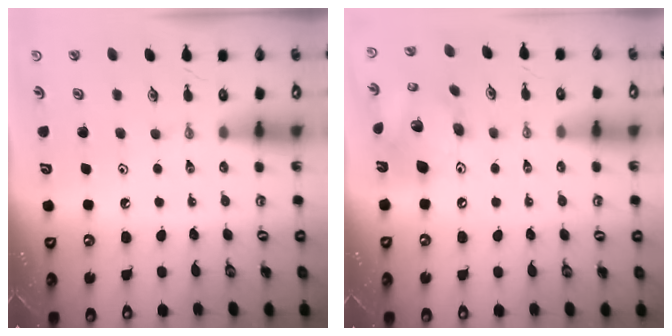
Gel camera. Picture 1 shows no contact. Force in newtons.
{"total": 14.7, "press": 14.5, "slide": 2.5}